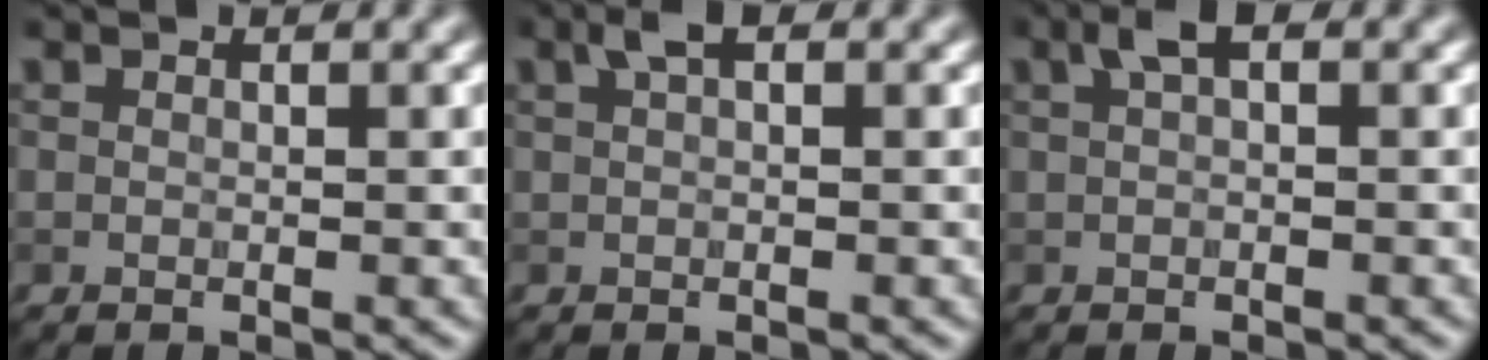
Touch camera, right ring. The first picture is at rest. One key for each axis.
{"total": 1.5, "fx": 0.6, "fy": 0.6, "fz": 1.2, "tx": -0.024, "ty": 0.005, "tz": 0.010}
{"total": 1.7, "fx": 0.6, "fy": 0.7, "fz": 1.5, "tx": -0.029, "ty": 0.005, "tz": 0.009}